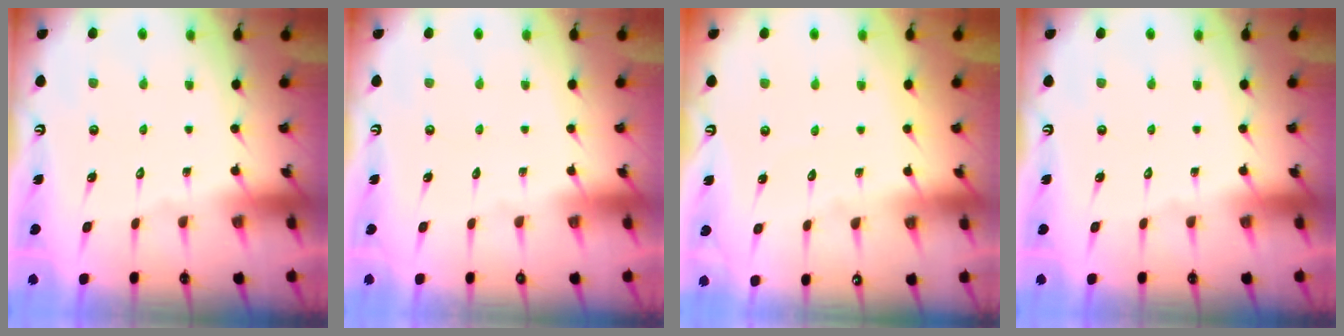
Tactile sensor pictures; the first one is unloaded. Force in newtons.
{"total": 0.0}
{"total": 2.4, "press": 2.4, "slide": 0.2}
{"total": 0.0}